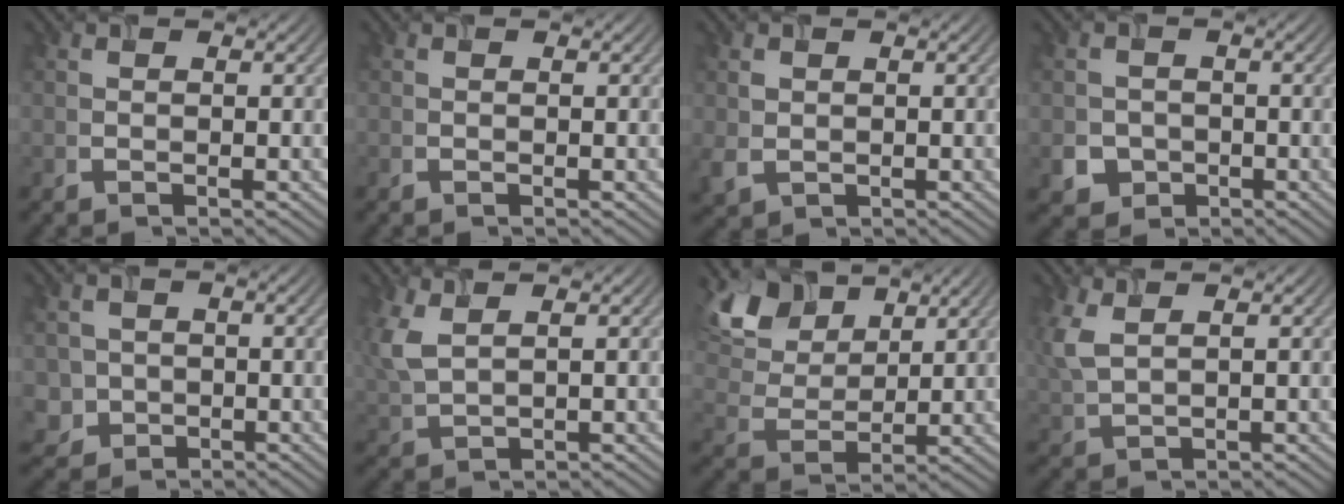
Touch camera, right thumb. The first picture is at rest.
{"total": 0.0}
{"total": 2.3, "force": [0.2, 2.0, 1.1], "torque": [-0.031, -0.005, 0.006]}
{"total": 3.1, "force": [-1.3, 2.7, 0.9], "torque": [-0.015, -0.007, -0.024]}
{"total": 3.0, "force": [-0.6, 2.9, 0.3], "torque": [-0.008, -0.008, -0.016]}
{"total": 5.0, "force": [2.1, 2.3, 3.9], "torque": [-0.116, 0.009, 0.046]}
{"total": 10.0, "force": [6.5, 5.5, 5.2], "torque": [-0.135, 0.013, 0.118]}
{"total": 4.5, "force": [1.9, 2.0, 3.5], "torque": [-0.106, 0.008, 0.043]}